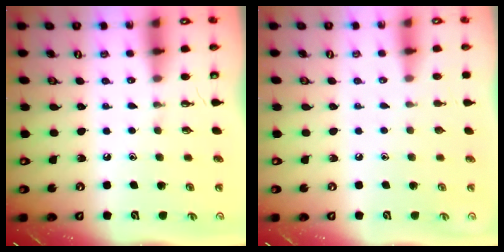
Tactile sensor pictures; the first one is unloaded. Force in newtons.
{"total": 0.0}